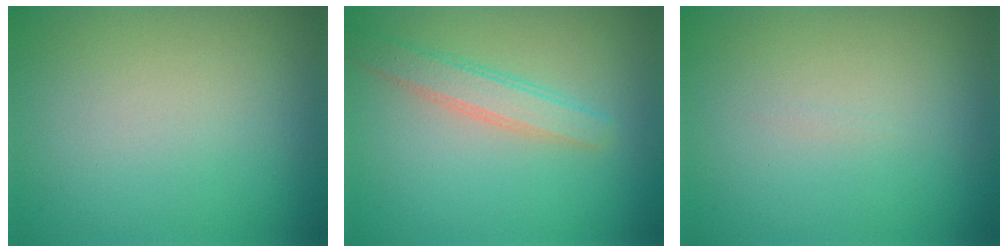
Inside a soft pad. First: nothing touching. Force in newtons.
{"total": 2.7, "press": 2.7, "slide": 0.1}
{"total": 0.0}